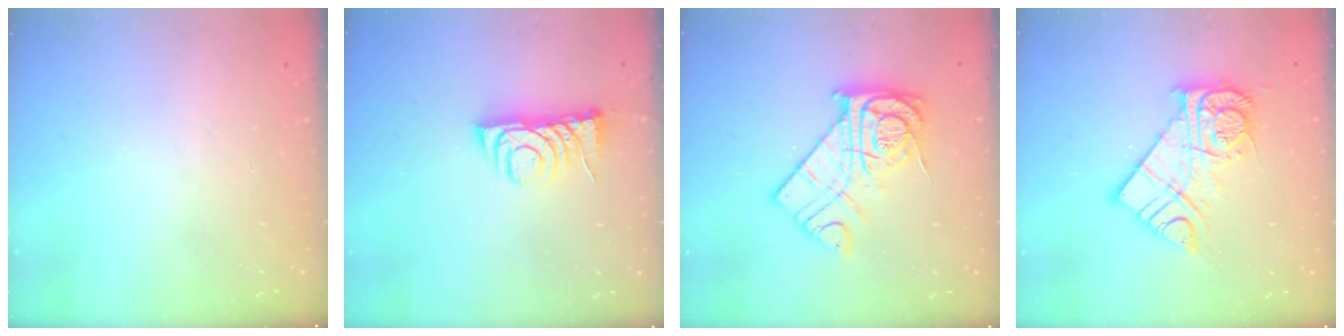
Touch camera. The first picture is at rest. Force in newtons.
{"total": 7.4, "press": 7.4, "slide": 0.7}
{"total": 18.9, "press": 18.8, "slide": 1.8}
{"total": 13.4, "press": 13.4, "slide": 1.4}